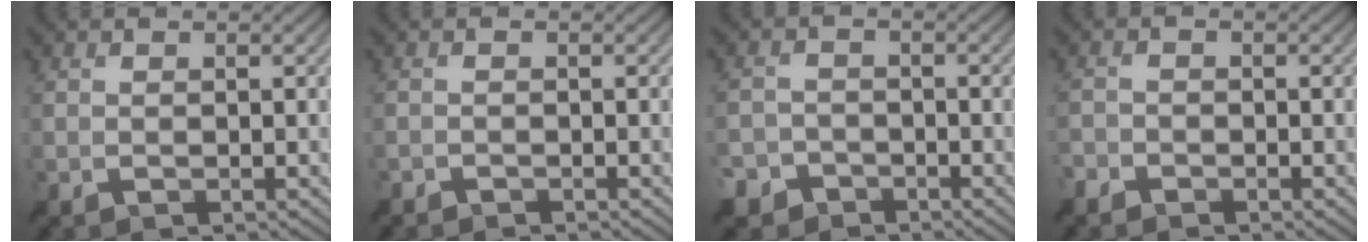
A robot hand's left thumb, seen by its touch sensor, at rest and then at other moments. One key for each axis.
{"total": 0.9, "fx": -0.9, "fy": 0.2, "fz": 0.0, "tx": 0.000, "ty": -0.002, "tz": -0.020}
{"total": 3.9, "fx": -2.9, "fy": 2.5, "fz": 0.6, "tx": -0.011, "ty": -0.003, "tz": -0.056}
{"total": 1.9, "fx": -1.7, "fy": 0.9, "fz": 0.2, "tx": -0.004, "ty": -0.004, "tz": -0.044}